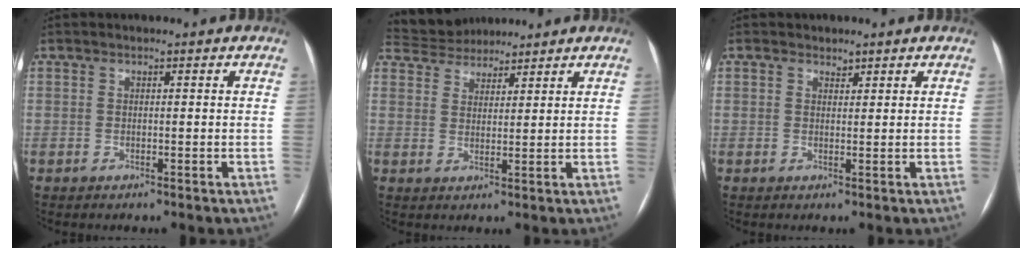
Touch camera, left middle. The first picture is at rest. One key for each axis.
{"total": 6.0, "fx": 5.7, "fy": 1.6, "fz": 0.6, "tx": -0.016, "ty": 0.030, "tz": 0.103}
{"total": 1.0, "fx": 0.8, "fy": 0.6, "fz": 0.3, "tx": -0.008, "ty": -0.003, "tz": 0.011}